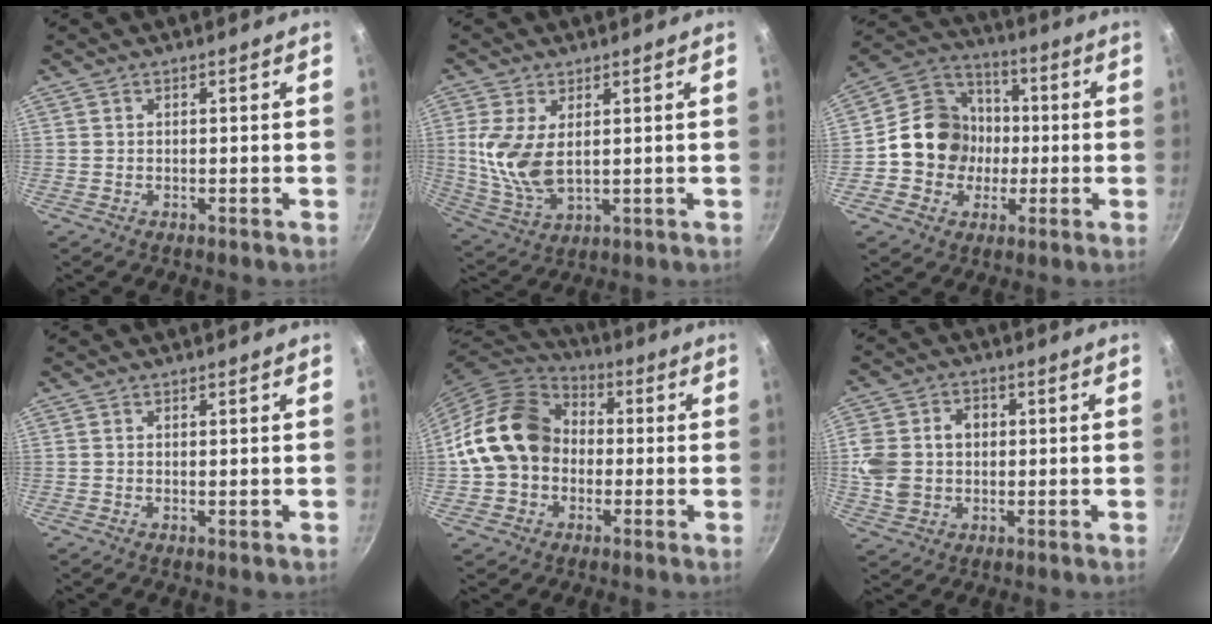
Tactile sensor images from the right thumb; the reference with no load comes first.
{"total": 10.2, "force": [1.8, 5.5, 8.4], "torque": [-0.172, -0.014, 0.046]}
{"total": 14.3, "force": [-1.3, 12.8, 6.3], "torque": [-0.075, 0.033, -0.037]}
{"total": 0.5, "force": [0.1, 0.2, 0.5], "torque": [-0.007, -0.004, 0.000]}
{"total": 16.5, "force": [-0.3, 13.3, 9.7], "torque": [-0.145, 0.038, -0.014]}
{"total": 10.7, "force": [0.6, 8.8, 6.2], "torque": [-0.104, 0.010, 0.005]}